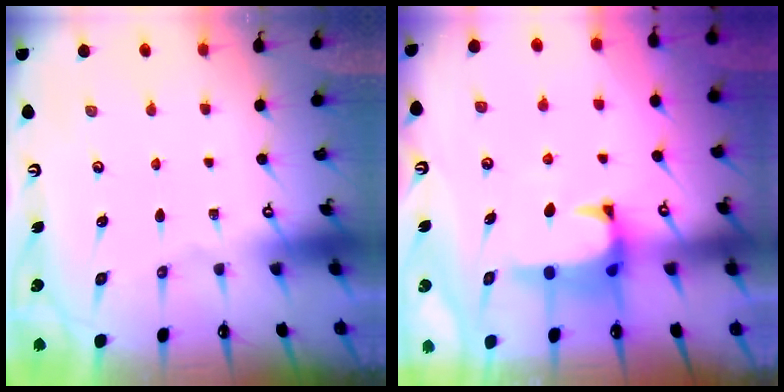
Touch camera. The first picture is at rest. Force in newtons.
{"total": 1.4, "press": 1.2, "slide": 0.7}